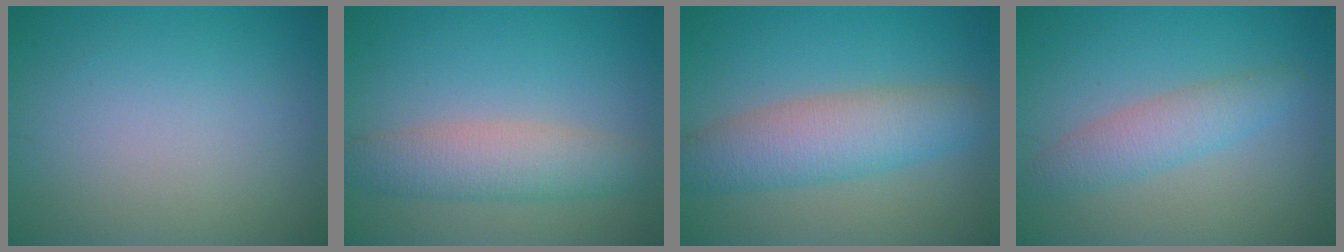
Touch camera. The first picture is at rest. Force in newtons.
{"total": 4.4, "press": 4.4, "slide": 0.1}
{"total": 5.8, "press": 5.8, "slide": 0.4}
{"total": 3.2, "press": 3.2, "slide": 0.3}